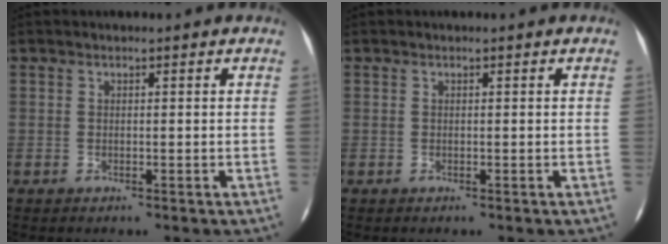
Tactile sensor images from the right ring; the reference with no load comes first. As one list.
[{"total": 0.0}]